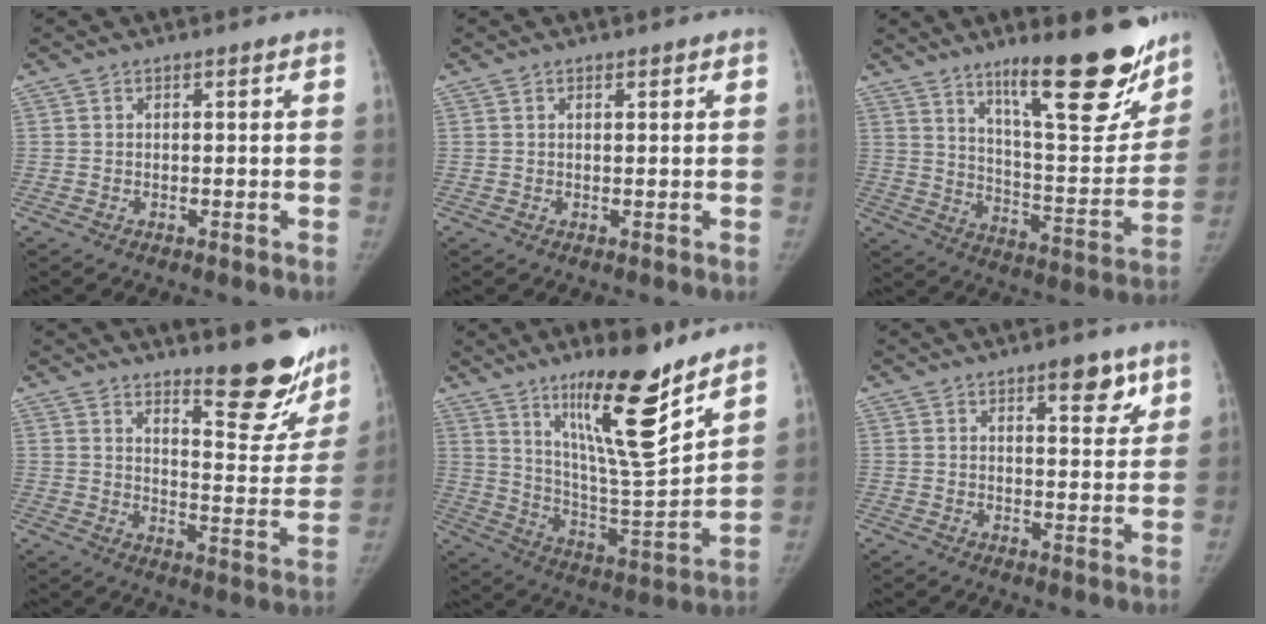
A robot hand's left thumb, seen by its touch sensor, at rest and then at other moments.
{"total": 0.9, "force": [0.5, 0.4, 0.6], "torque": [-0.007, -0.001, 0.006]}
{"total": 23.6, "force": [15.6, 6.0, 16.7], "torque": [-0.194, -0.096, 0.241]}
{"total": 15.4, "force": [12.2, 4.1, 8.4], "torque": [-0.064, -0.115, 0.164]}
{"total": 20.1, "force": [13.1, 3.6, 14.8], "torque": [-0.214, -0.089, 0.225]}
{"total": 6.2, "force": [3.7, 2.5, 4.3], "torque": [-0.034, -0.020, 0.047]}